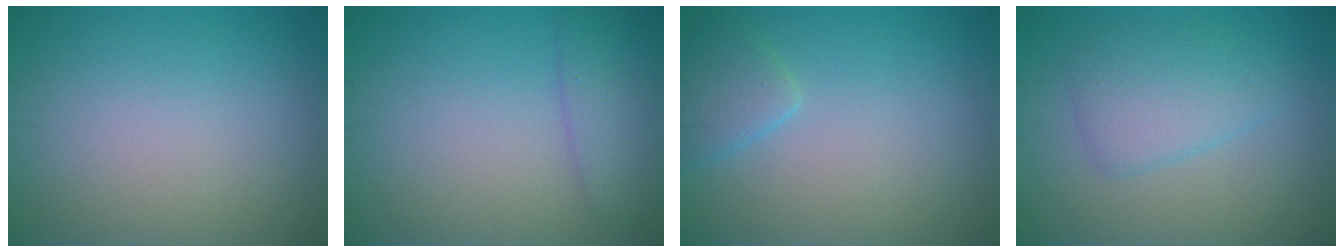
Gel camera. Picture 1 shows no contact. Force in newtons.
{"total": 2.8, "press": 2.8, "slide": 0.1}
{"total": 2.1, "press": 2.1, "slide": 0.2}
{"total": 3.5, "press": 3.5, "slide": 0.0}